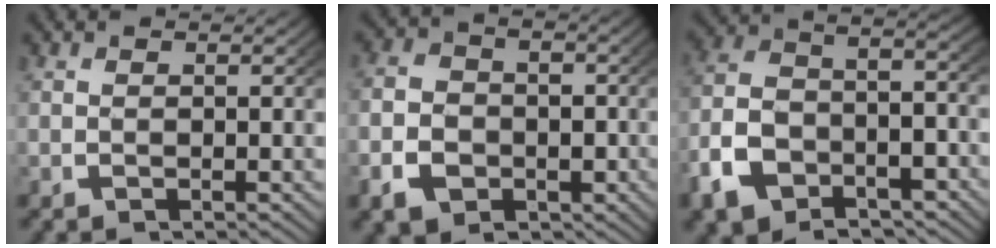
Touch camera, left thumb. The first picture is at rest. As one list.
[{"total": 6.2, "force": [-2.0, 4.9, 3.2], "torque": [-0.060, -0.021, -0.026]}, {"total": 8.8, "force": [-3.6, 6.1, 5.3], "torque": [-0.138, -0.026, -0.047]}]